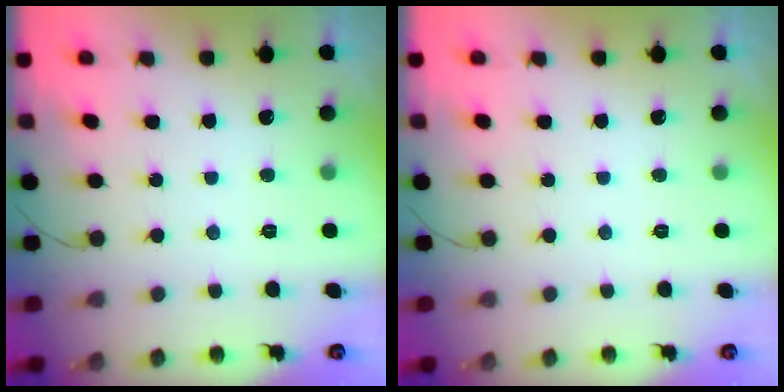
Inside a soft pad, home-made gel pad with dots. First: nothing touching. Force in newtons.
{"total": 0.0}